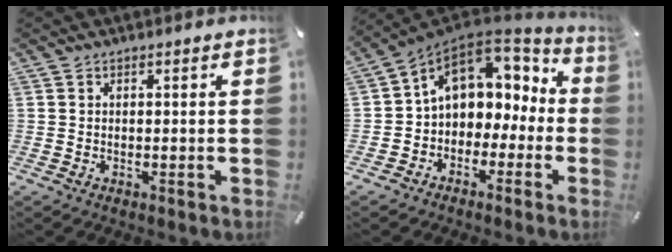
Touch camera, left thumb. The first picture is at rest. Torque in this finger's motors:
{"motor_torque": [0.80, 1.02, 1.42, -0.16, 0.16]}